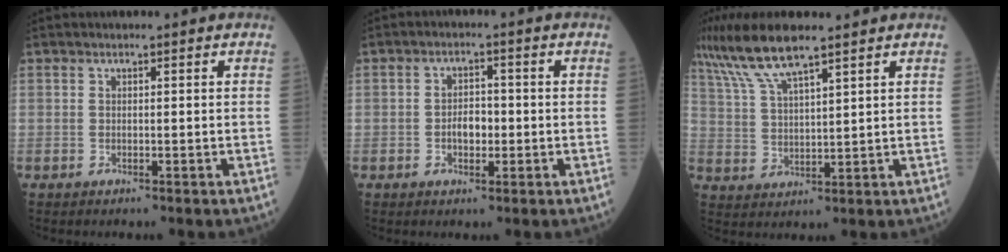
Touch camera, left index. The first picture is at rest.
{"total": 3.3, "force": [-0.7, 1.9, 2.6], "torque": [-0.047, 0.006, -0.013]}
{"total": 9.2, "force": [7.2, 0.6, 5.7], "torque": [-0.126, 0.015, 0.142]}